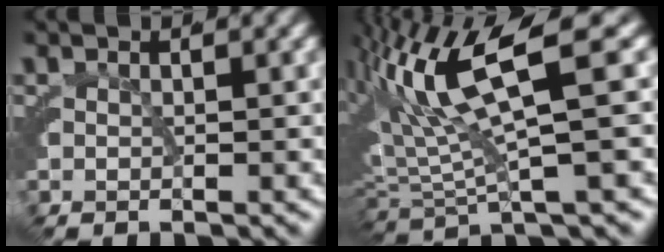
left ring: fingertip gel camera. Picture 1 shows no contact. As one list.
[{"total": 7.5, "force": [2.3, 2.4, 6.7], "torque": [-0.130, 0.015, 0.036]}]